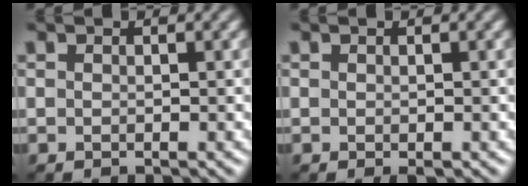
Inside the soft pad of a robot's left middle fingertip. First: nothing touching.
{"total": 0.5, "force": [-0.2, 0.2, 0.5], "torque": [-0.008, -0.002, -0.001]}